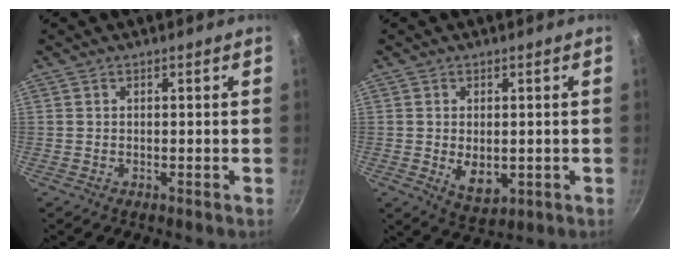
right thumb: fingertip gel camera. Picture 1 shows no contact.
{"total": 6.1, "force": [-0.5, 3.8, 4.7], "torque": [-0.067, -0.013, 0.002]}